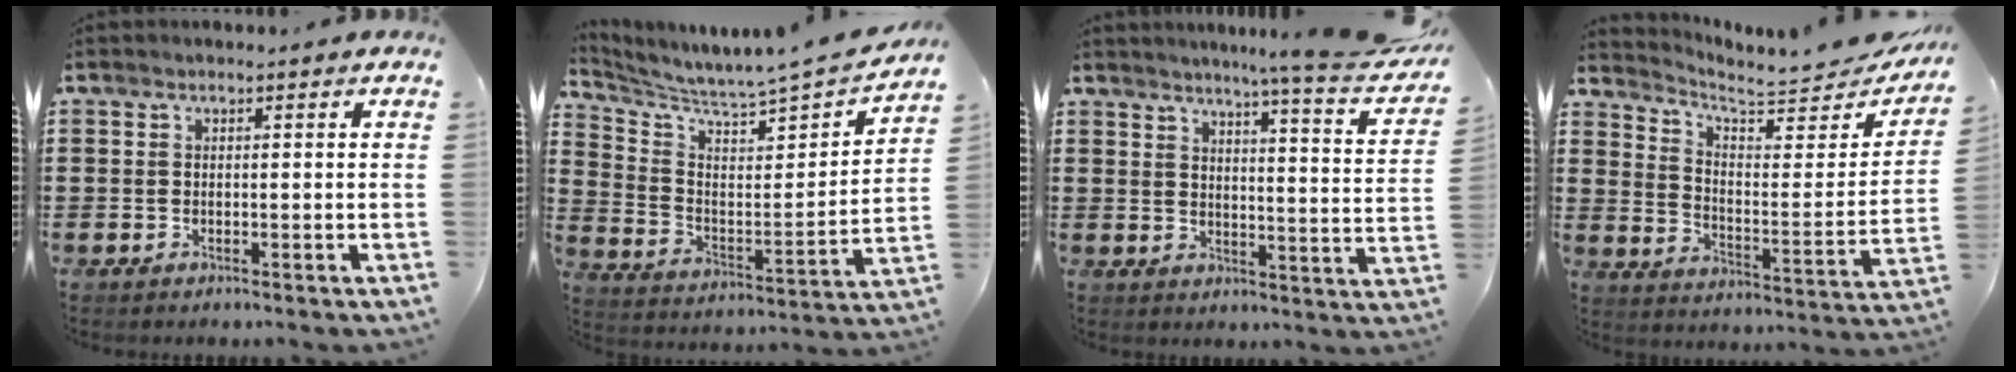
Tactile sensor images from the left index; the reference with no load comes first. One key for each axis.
{"total": 3.8, "fx": 3.6, "fy": -0.7, "fz": 1.1, "tx": -0.045, "ty": -0.056, "tz": 0.050}
{"total": 5.5, "fx": 4.7, "fy": -1.1, "fz": 2.7, "tx": -0.059, "ty": -0.045, "tz": 0.069}
{"total": 5.0, "fx": 4.5, "fy": 1.1, "fz": 2.1, "tx": -0.057, "ty": -0.038, "tz": 0.070}